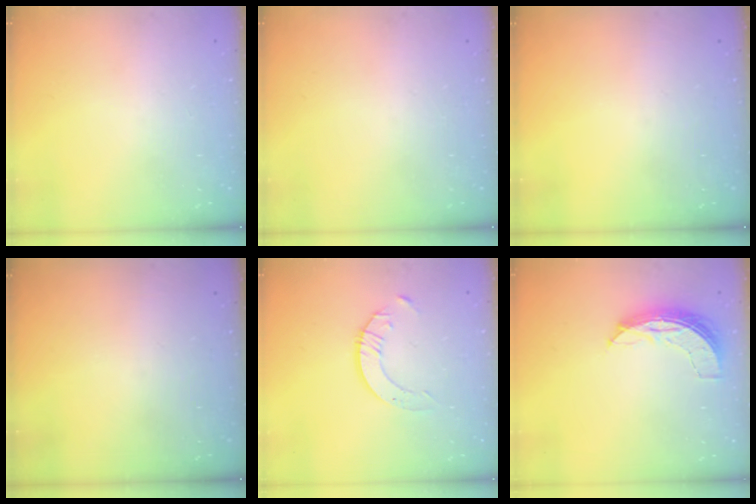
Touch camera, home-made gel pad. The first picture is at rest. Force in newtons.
{"total": 0.0}
{"total": 0.0}
{"total": 0.0}
{"total": 3.3, "press": 3.3, "slide": 0.3}
{"total": 6.8, "press": 6.8, "slide": 0.6}